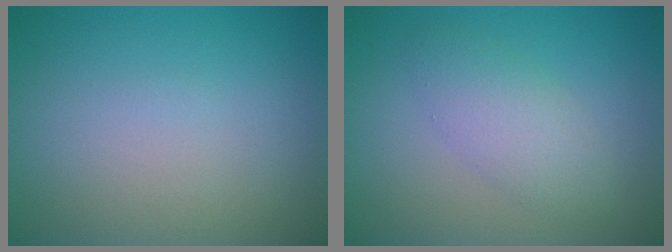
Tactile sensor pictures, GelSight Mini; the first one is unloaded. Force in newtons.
{"total": 3.0, "press": 3.0, "slide": 0.1}